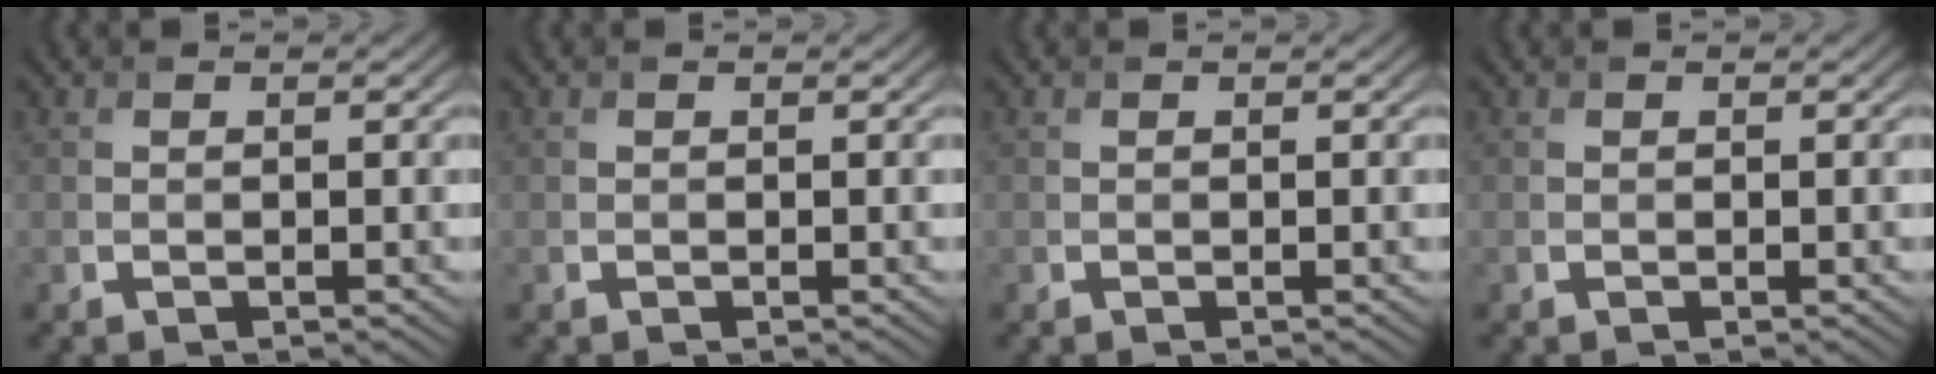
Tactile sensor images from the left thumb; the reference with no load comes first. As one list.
[{"total": 0.0}, {"total": 0.0}, {"total": 0.0}]